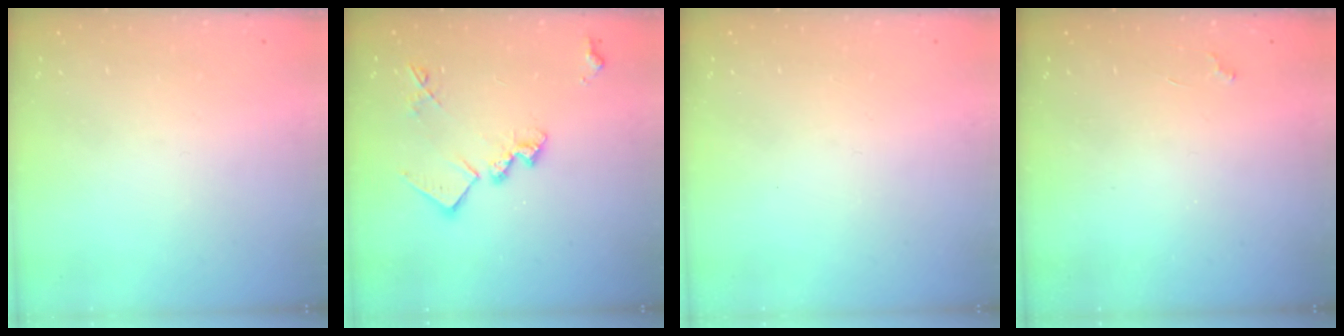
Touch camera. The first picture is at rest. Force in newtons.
{"total": 14.9, "press": 14.9, "slide": 0.6}
{"total": 0.0}
{"total": 2.0, "press": 1.9, "slide": 0.4}